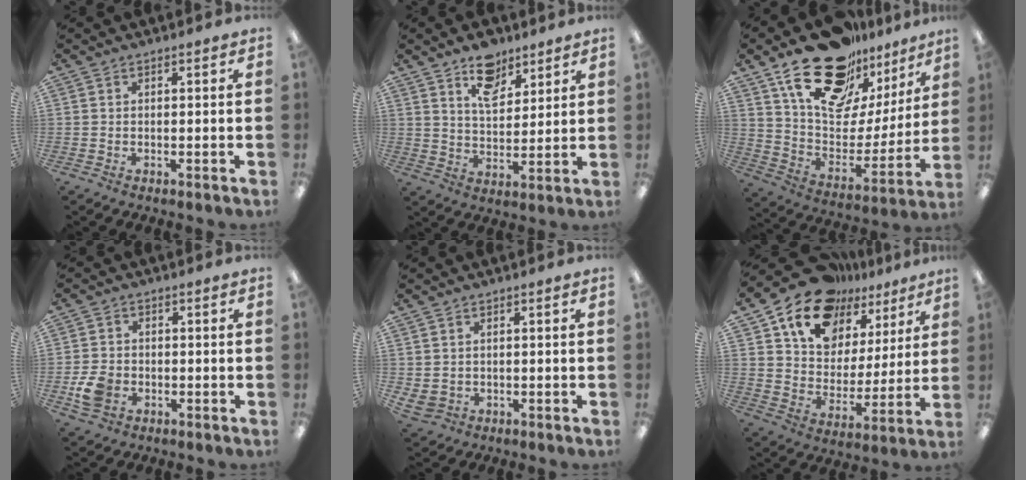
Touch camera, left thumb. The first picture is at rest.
{"total": 10.3, "force": [7.2, 5.8, 4.5], "torque": [-0.056, -0.035, 0.127]}
{"total": 23.5, "force": [16.5, 12.1, 11.7], "torque": [-0.191, -0.098, 0.295]}
{"total": 6.0, "force": [-2.0, 4.7, 3.2], "torque": [-0.060, 0.006, -0.037]}
{"total": 2.5, "force": [0.1, 2.4, 0.8], "torque": [-0.023, 0.000, 0.001]}
{"total": 16.0, "force": [12.1, 9.1, 5.3], "torque": [-0.117, -0.083, 0.224]}